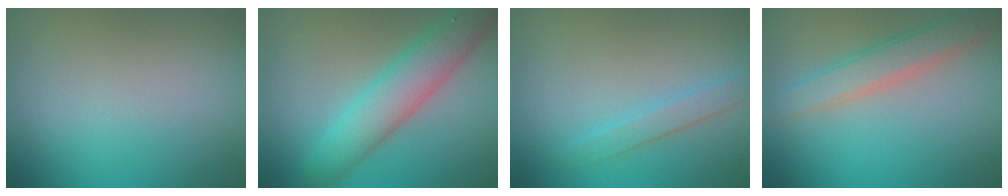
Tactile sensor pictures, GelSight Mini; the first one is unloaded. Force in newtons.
{"total": 5.7, "press": 5.7, "slide": 0.1}
{"total": 1.7, "press": 1.7, "slide": 0.1}
{"total": 3.5, "press": 3.5, "slide": 0.2}